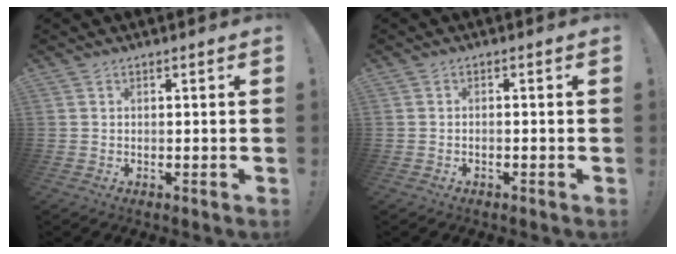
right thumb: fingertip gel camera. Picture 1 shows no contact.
{"total": 1.3, "force": [-1.1, -0.1, 0.7], "torque": [-0.020, 0.004, -0.018]}